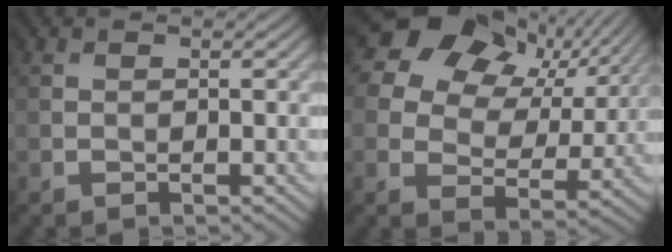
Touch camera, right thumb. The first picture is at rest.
{"total": 15.3, "force": [8.1, 10.3, 7.8], "torque": [-0.167, 0.050, 0.140]}